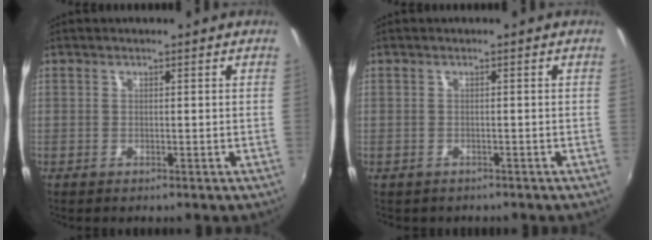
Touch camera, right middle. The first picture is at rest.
{"total": 1.3, "force": [-0.9, 0.9, 0.2], "torque": [-0.011, -0.004, -0.010]}